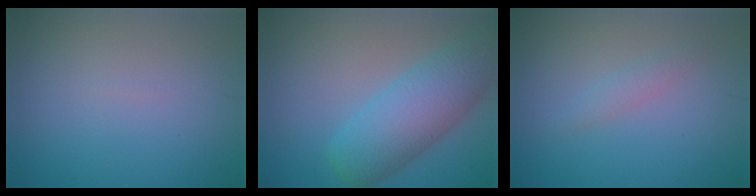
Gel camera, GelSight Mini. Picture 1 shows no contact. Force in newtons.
{"total": 6.9, "press": 6.9, "slide": 0.3}
{"total": 1.2, "press": 1.2, "slide": 0.0}